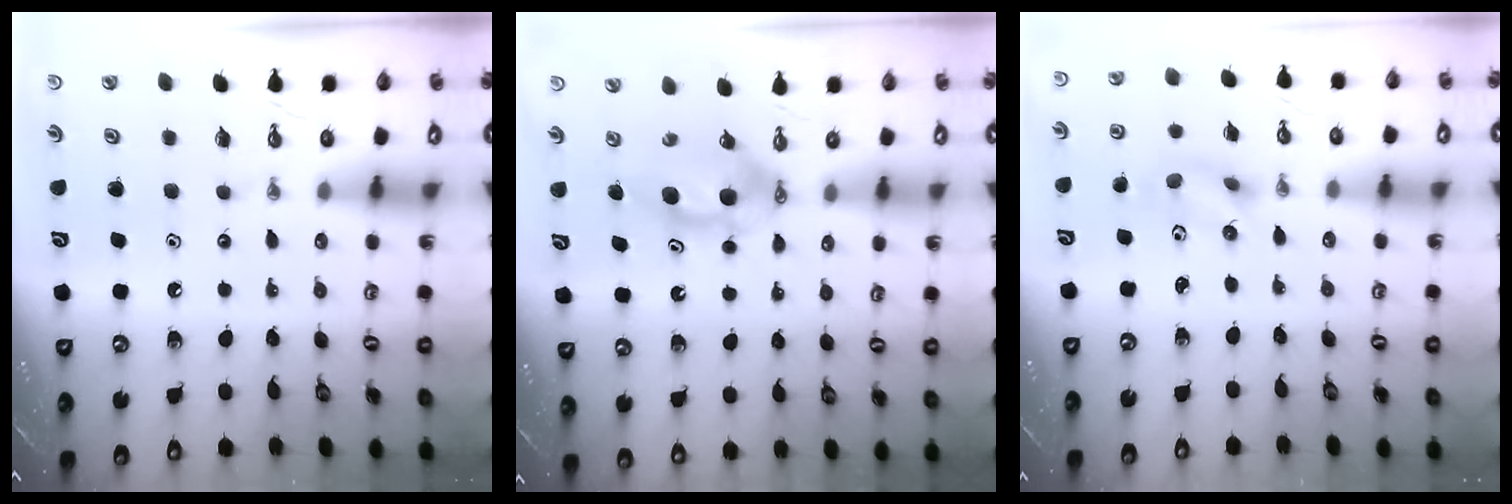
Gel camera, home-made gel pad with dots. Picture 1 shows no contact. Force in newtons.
{"total": 7.5, "press": 5.0, "slide": 5.6}
{"total": 2.6, "press": 2.4, "slide": 1.0}